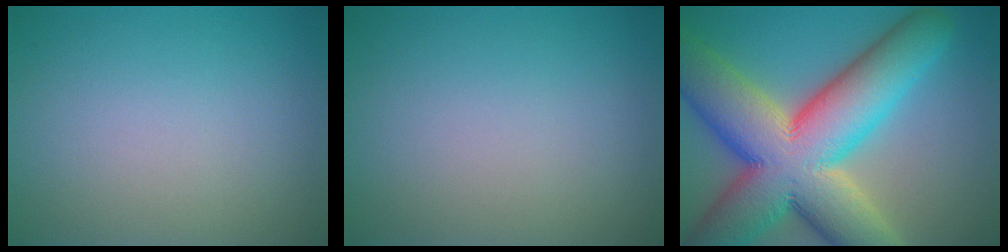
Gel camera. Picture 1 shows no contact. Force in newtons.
{"total": 0.0}
{"total": 17.0, "press": 17.0, "slide": 1.0}